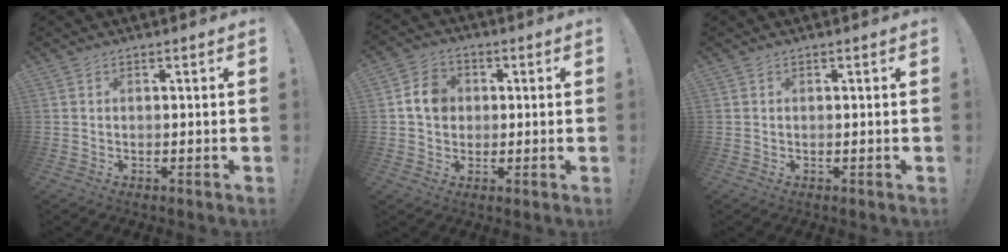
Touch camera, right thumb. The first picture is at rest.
{"total": 8.2, "force": [1.3, 7.0, 4.0], "torque": [-0.053, 0.009, 0.029]}
{"total": 0.0}